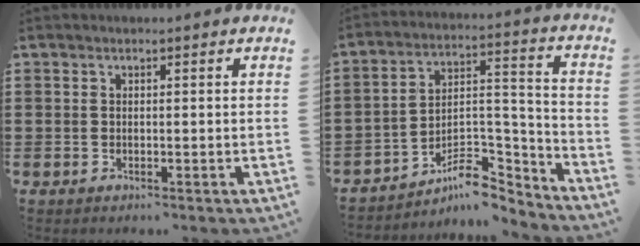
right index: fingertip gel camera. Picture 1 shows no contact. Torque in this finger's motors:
{"motor_torque": [-0.24, -0.74, 0.13, 0.00]}